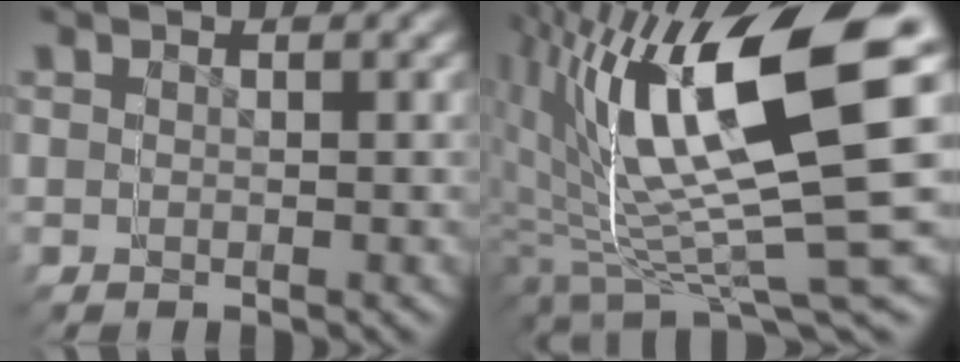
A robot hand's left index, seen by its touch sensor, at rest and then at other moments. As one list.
[{"total": 11.4, "force": [2.1, 5.3, 9.9], "torque": [-0.185, 0.031, 0.033]}]